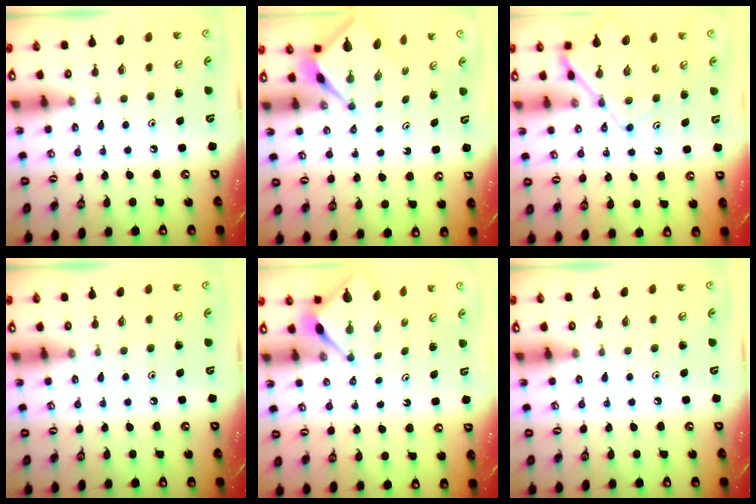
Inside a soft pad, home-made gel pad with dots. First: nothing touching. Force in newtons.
{"total": 2.6, "press": 2.6, "slide": 0.1}
{"total": 10.2, "press": 10.2, "slide": 1.2}
{"total": 0.0}
{"total": 2.9, "press": 2.9, "slide": 0.3}
{"total": 0.0}